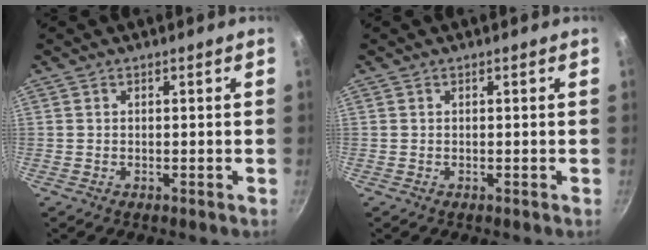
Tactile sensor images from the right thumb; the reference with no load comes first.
{"total": 0.0}